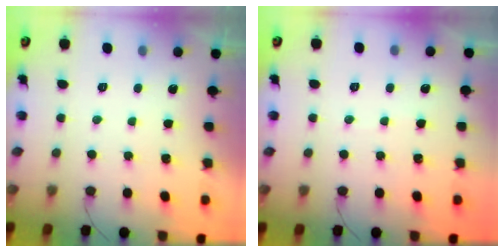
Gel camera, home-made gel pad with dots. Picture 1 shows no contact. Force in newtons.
{"total": 1.8, "press": 1.7, "slide": 0.2}